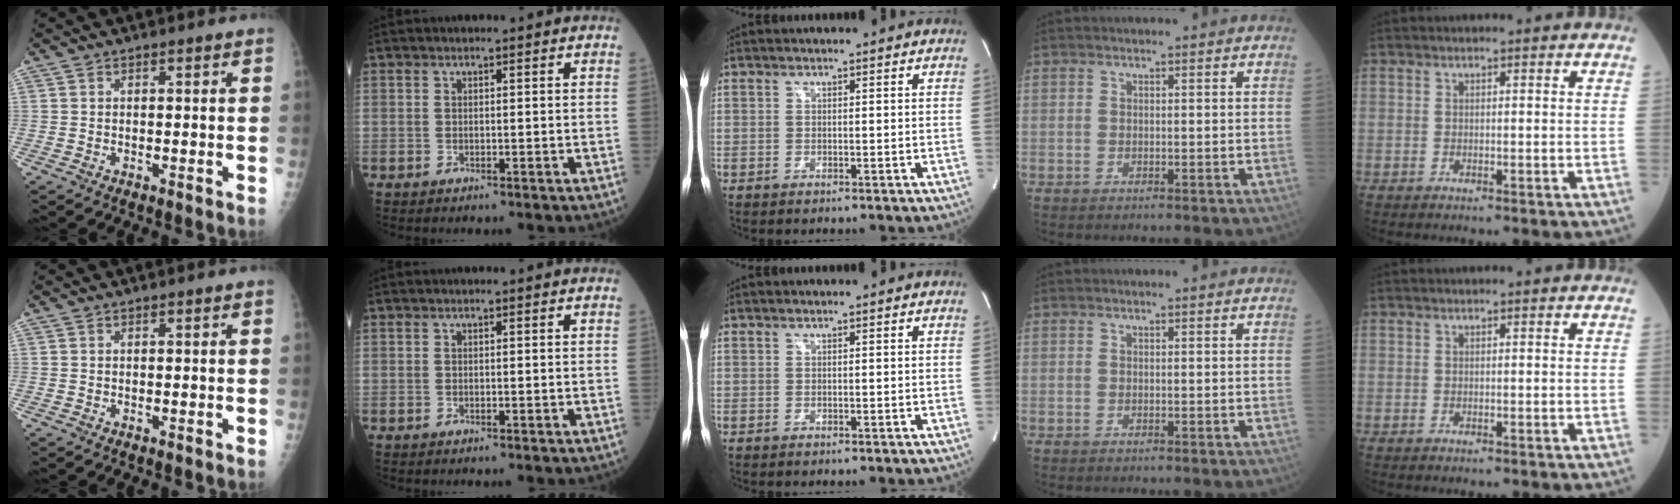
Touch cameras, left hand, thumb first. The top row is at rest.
{}